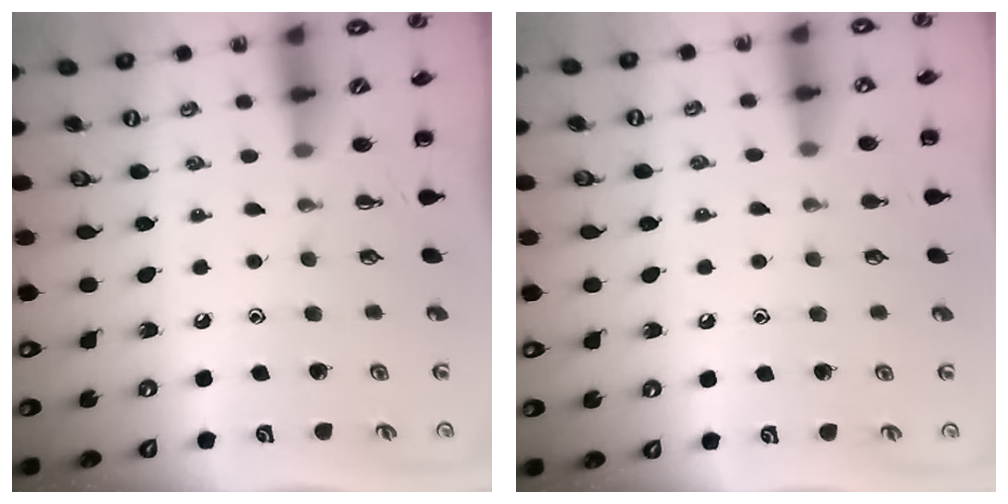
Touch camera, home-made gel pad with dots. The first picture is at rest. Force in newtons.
{"total": 6.6, "press": 6.3, "slide": 2.2}